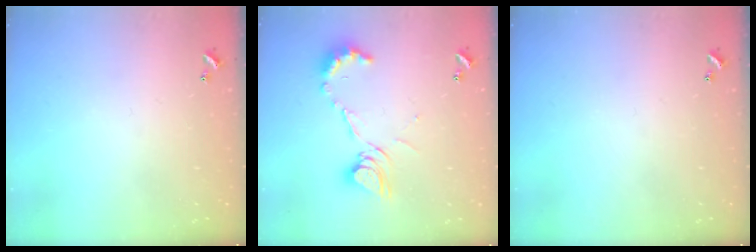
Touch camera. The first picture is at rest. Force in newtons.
{"total": 14.0, "press": 13.9, "slide": 2.1}
{"total": 0.0}